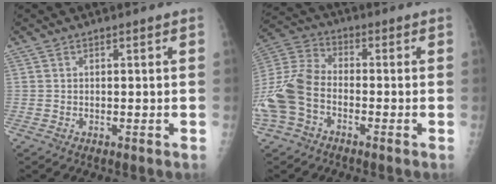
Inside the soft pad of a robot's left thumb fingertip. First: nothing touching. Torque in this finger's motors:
{"motor_torque": [0.11, 0.38, 0.76, 0.01, 0.28]}